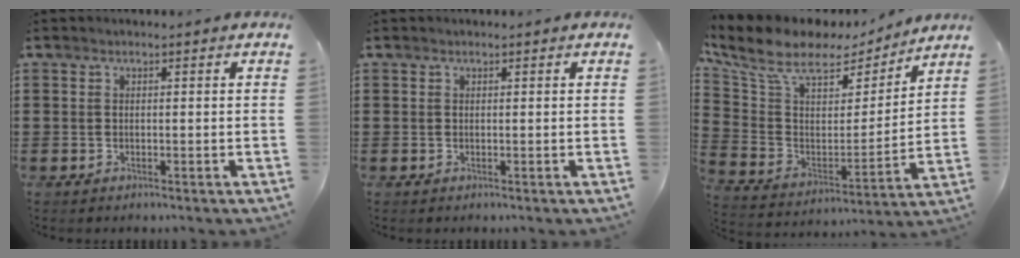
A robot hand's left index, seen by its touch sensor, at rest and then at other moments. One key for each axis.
{"total": 0.0}
{"total": 10.6, "fx": 7.8, "fy": 4.6, "fz": 5.5, "tx": -0.142, "ty": -0.040, "tz": 0.137}